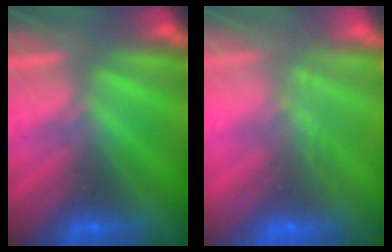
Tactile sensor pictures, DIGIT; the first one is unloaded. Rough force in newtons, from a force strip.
{"total": 8.7}